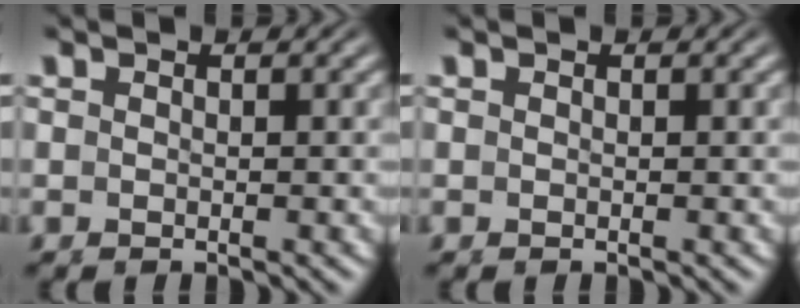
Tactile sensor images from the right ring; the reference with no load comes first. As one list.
[{"total": 0.0}]